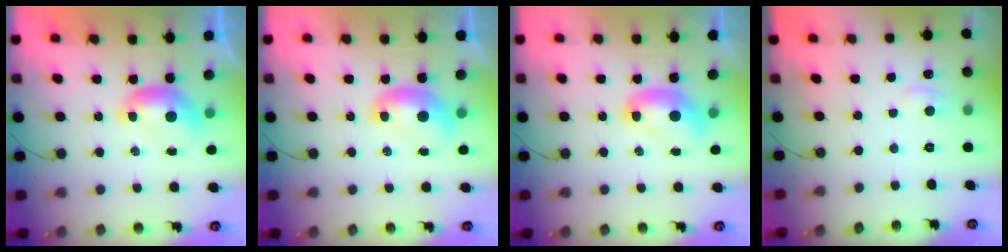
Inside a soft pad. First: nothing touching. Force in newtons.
{"total": 1.6, "press": 1.6, "slide": 0.3}
{"total": 2.2, "press": 2.2, "slide": 0.2}
{"total": 0.9, "press": 0.4, "slide": 0.8}